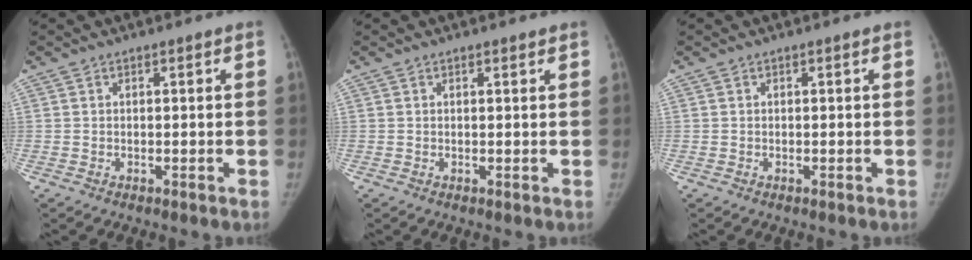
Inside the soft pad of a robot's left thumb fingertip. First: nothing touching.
{"total": 0.7, "force": [0.5, 0.1, 0.4], "torque": [-0.008, -0.004, 0.008]}
{"total": 0.0}